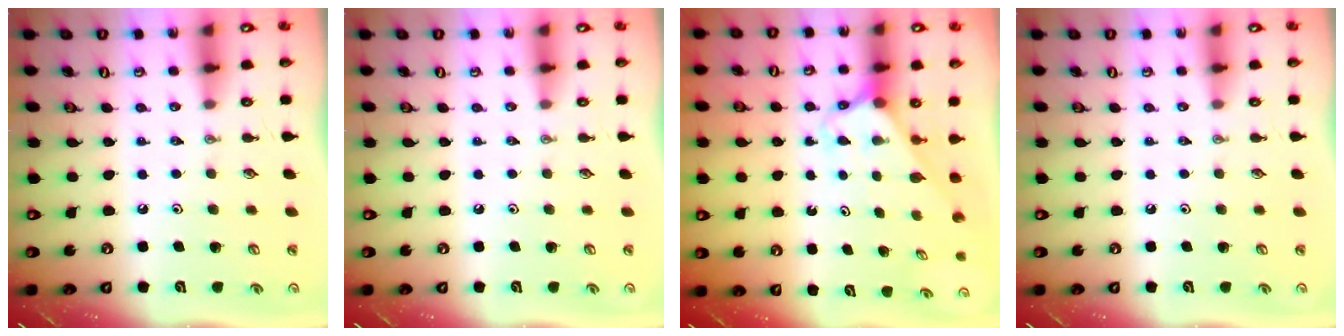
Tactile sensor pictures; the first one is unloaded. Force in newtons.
{"total": 0.0}
{"total": 2.6, "press": 2.6, "slide": 0.2}
{"total": 0.0}